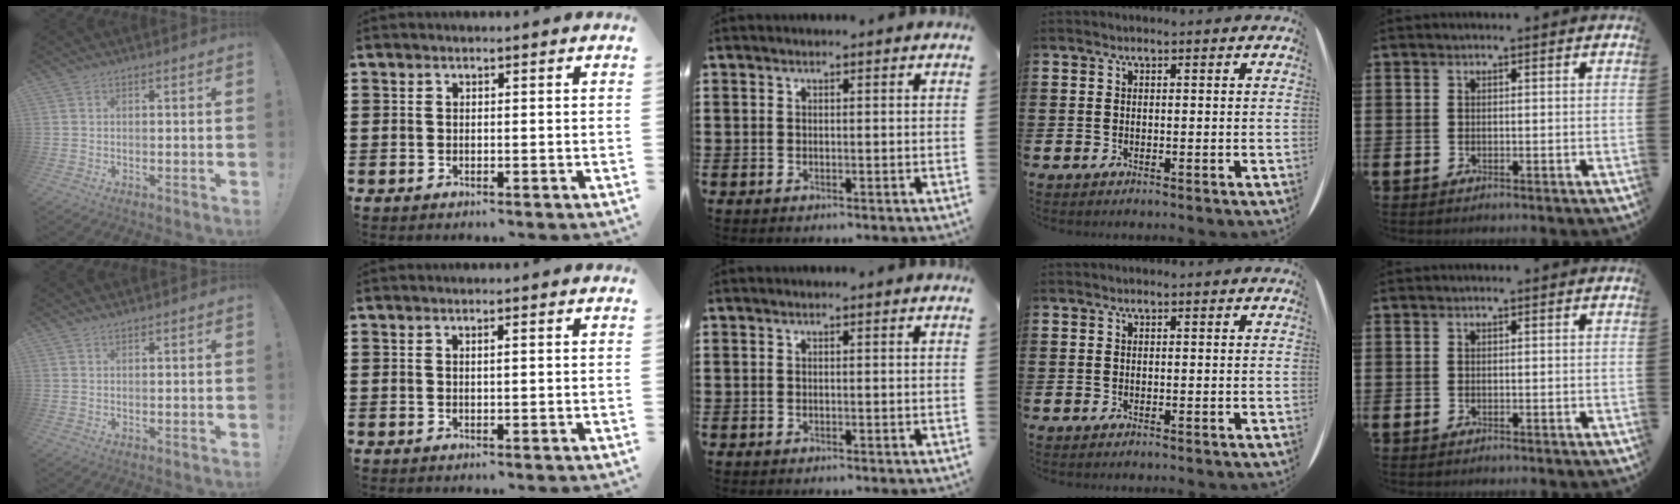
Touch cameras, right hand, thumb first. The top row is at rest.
{"thumb": {"total": 1.0, "force": [0.9, 0.1, 0.1], "torque": [-0.002, 0.000, 0.018]}, "index": {"total": 0.9, "force": [0.3, 0.1, 0.8], "torque": [-0.016, 0.000, 0.004]}}